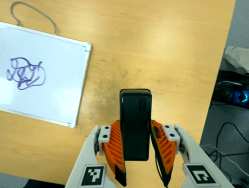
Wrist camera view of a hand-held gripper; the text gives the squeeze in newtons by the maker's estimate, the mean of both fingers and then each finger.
{"total": 4.2, "left": 2.8, "right": 5.7}